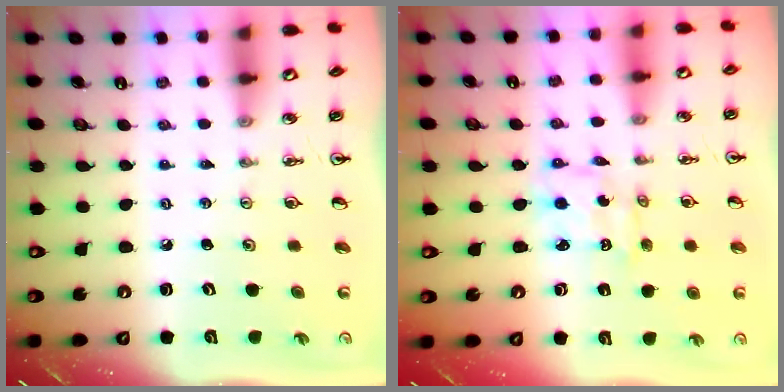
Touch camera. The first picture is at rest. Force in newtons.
{"total": 2.7, "press": 2.7, "slide": 0.2}